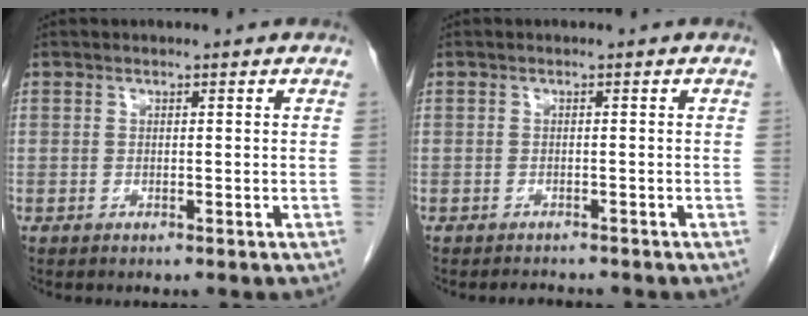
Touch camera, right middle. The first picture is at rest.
{"total": 1.5, "force": [-1.5, 0.2, 0.2], "torque": [-0.009, -0.008, -0.018]}